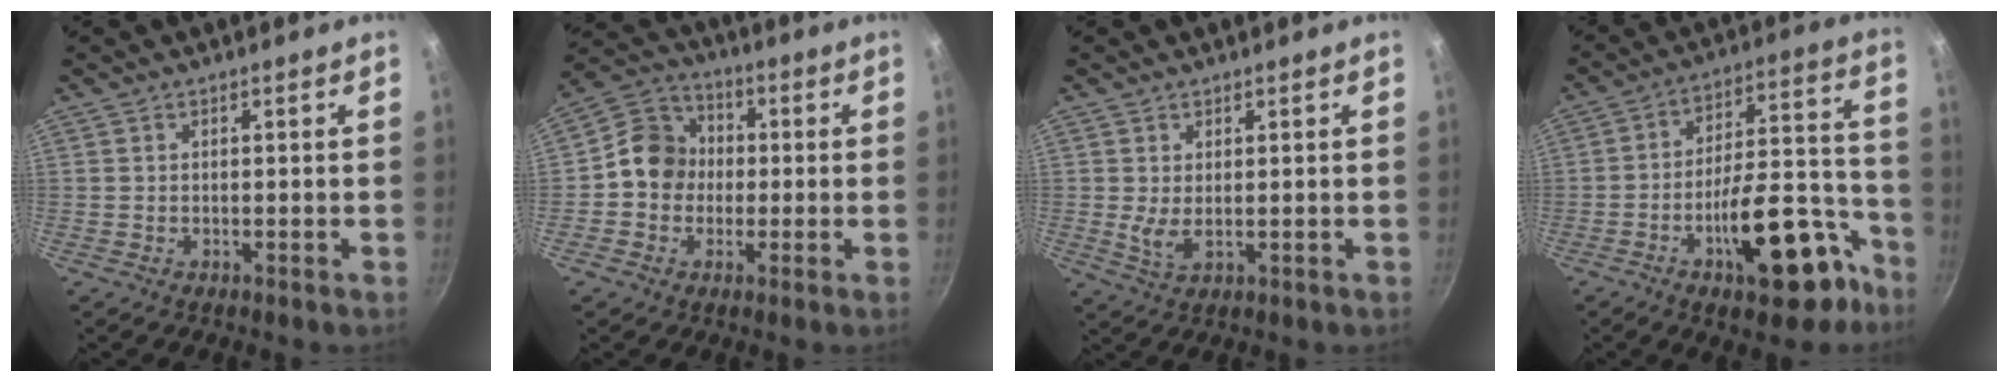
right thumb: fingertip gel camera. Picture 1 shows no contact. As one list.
[{"total": 9.6, "force": [-0.6, 8.6, 4.2], "torque": [-0.037, 0.025, -0.033]}, {"total": 3.4, "force": [0.4, 1.5, 3.0], "torque": [-0.057, -0.012, 0.016]}, {"total": 20.8, "force": [-10.5, 8.8, 15.6], "torque": [-0.178, 0.087, -0.148]}]